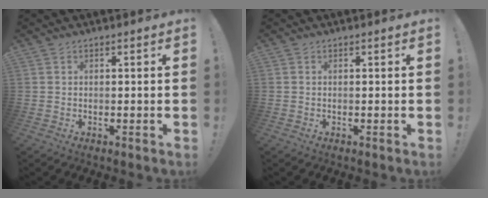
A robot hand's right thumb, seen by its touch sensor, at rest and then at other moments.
{"total": 0.0}